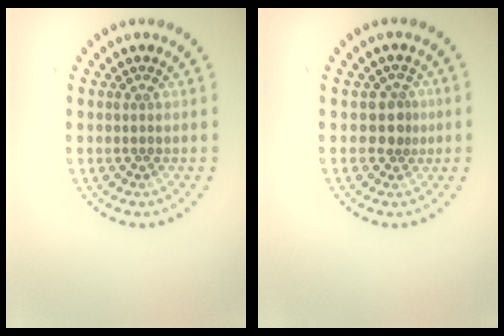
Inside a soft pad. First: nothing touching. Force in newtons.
{"total": 1.9, "press": 1.5, "slide": 1.2}